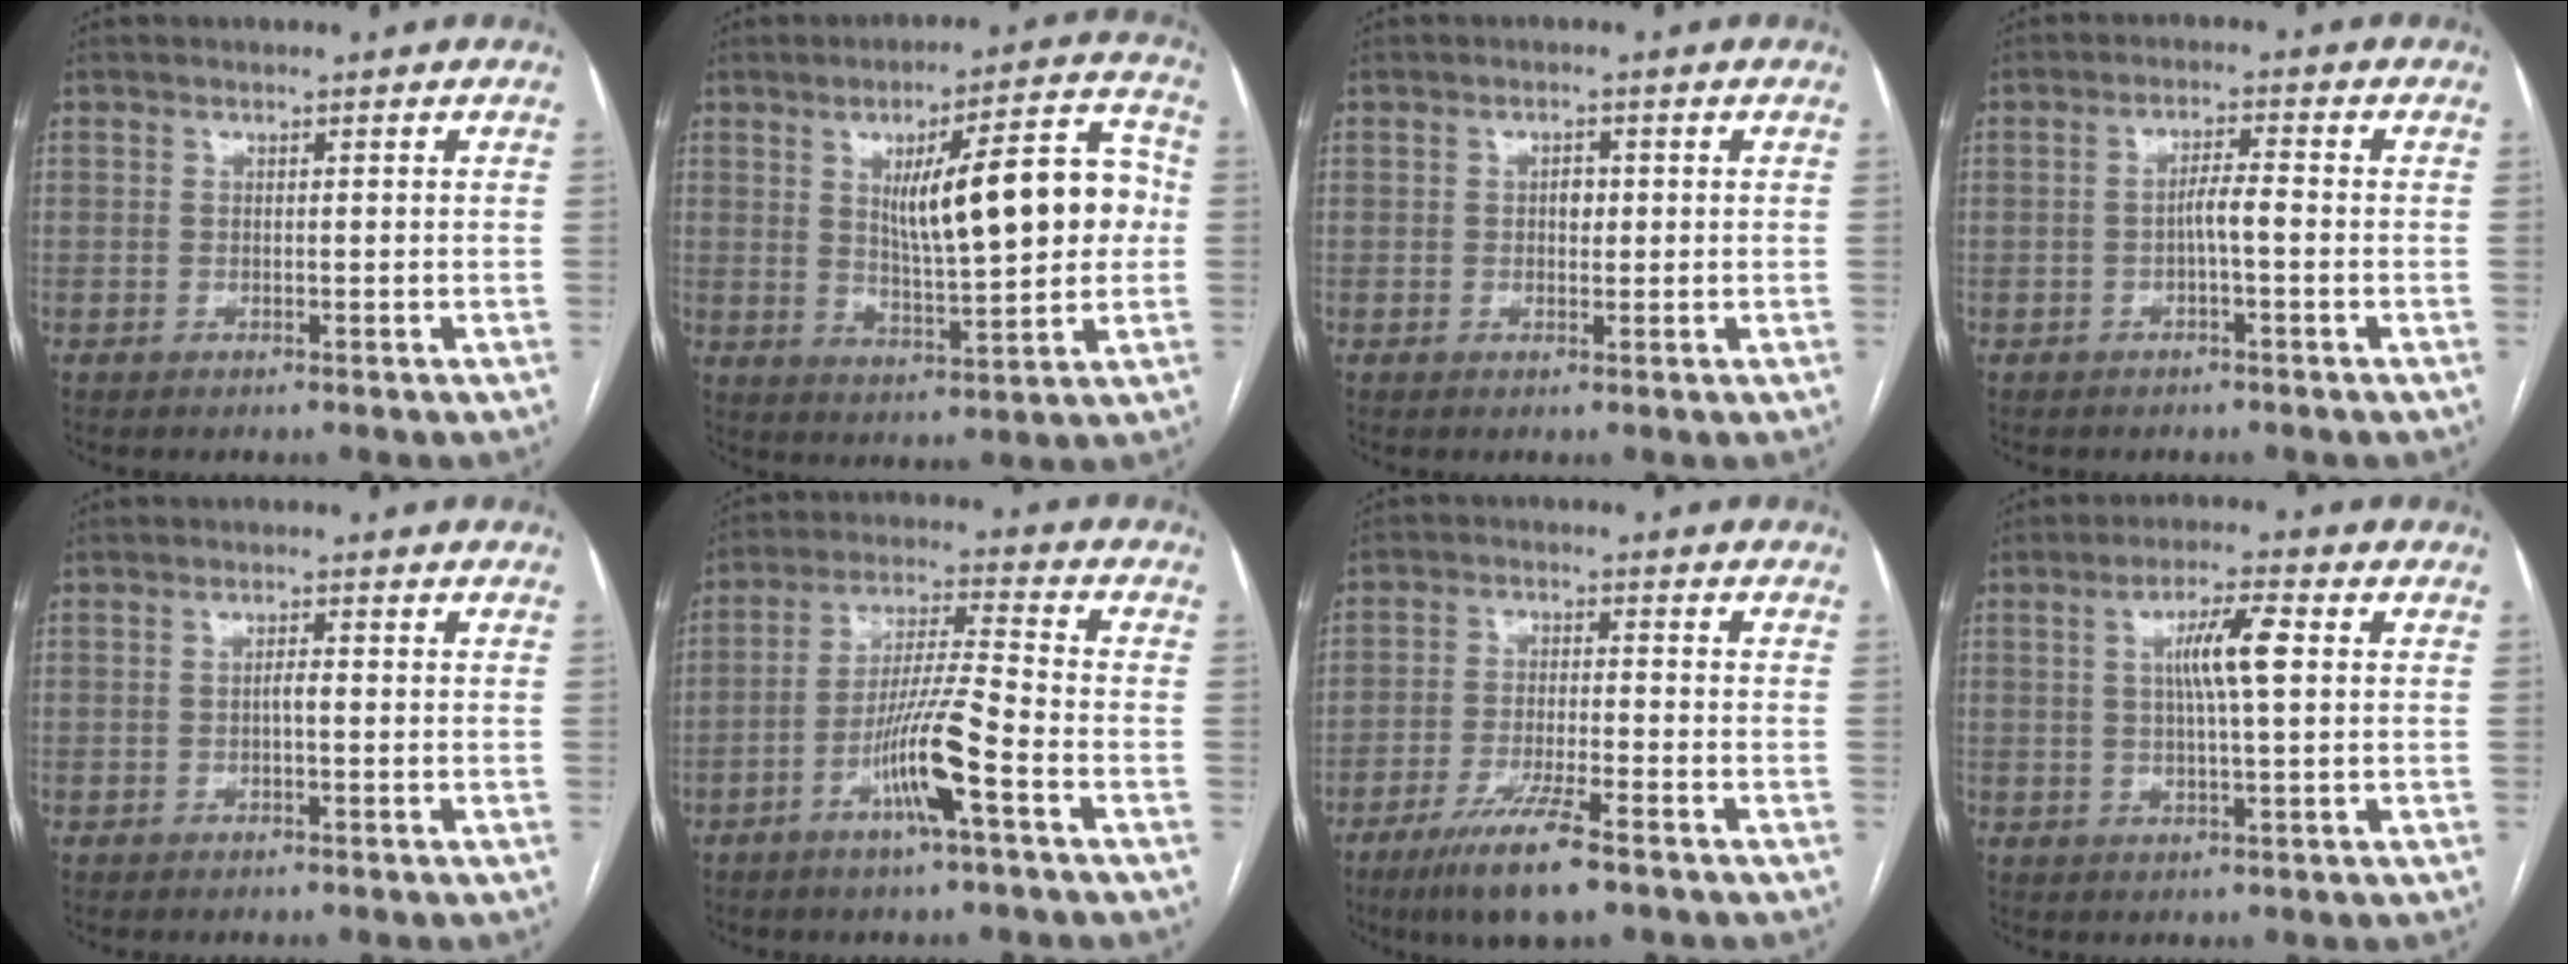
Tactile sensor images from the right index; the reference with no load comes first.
{"total": 15.7, "force": [2.2, 3.4, 15.1], "torque": [-0.217, 0.025, 0.039]}
{"total": 1.7, "force": [0.2, 1.1, 1.3], "torque": [-0.016, 0.002, 0.003]}
{"total": 3.0, "force": [-0.8, 0.3, 2.9], "torque": [-0.046, 0.005, -0.013]}
{"total": 1.2, "force": [-0.3, 0.2, 1.2], "torque": [-0.019, 0.003, -0.005]}
{"total": 10.3, "force": [-4.8, -0.1, 9.1], "torque": [-0.178, 0.001, -0.091]}
{"total": 11.0, "force": [-7.4, 1.6, 8.0], "torque": [-0.148, -0.024, -0.128]}
{"total": 6.8, "force": [1.3, 0.5, 6.6], "torque": [-0.119, 0.007, 0.023]}